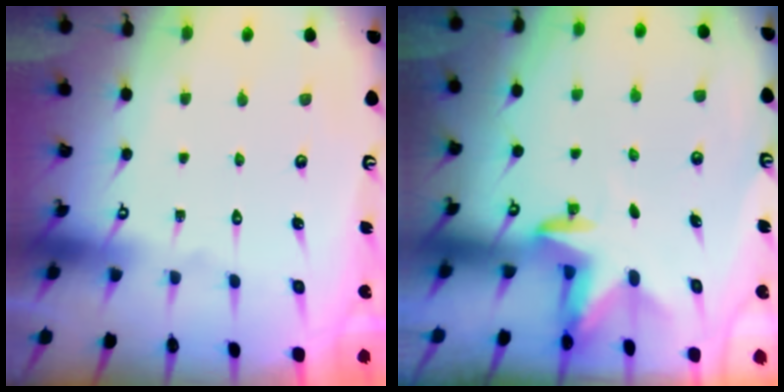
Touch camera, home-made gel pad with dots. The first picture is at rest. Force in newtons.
{"total": 3.0, "press": 2.9, "slide": 0.7}